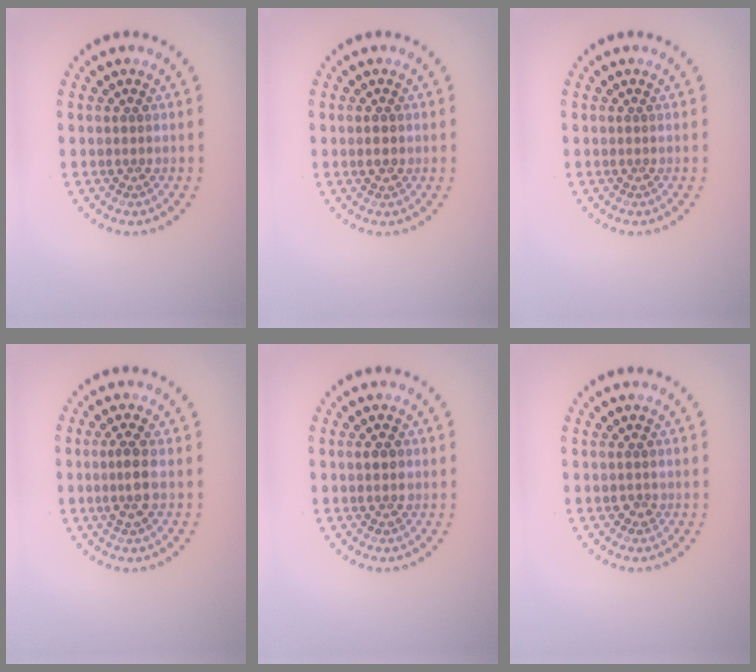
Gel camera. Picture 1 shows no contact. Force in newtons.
{"total": 1.4, "press": 1.4, "slide": 0.0}
{"total": 0.0}
{"total": 2.4, "press": 2.3, "slide": 0.9}
{"total": 1.9, "press": 1.9, "slide": 0.2}
{"total": 0.8, "press": 0.8, "slide": 0.1}